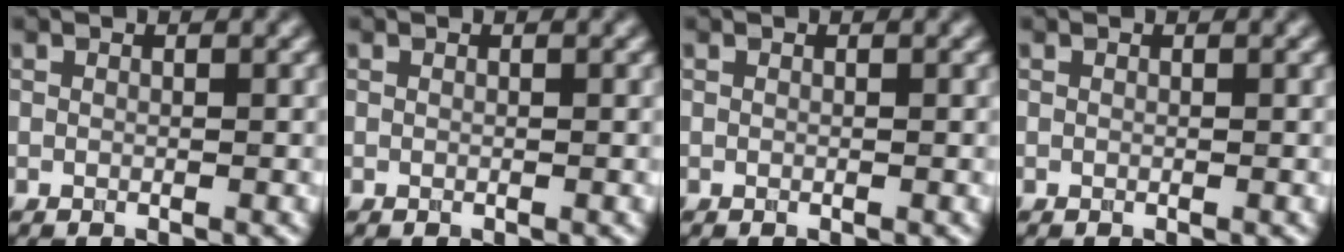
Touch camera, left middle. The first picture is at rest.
{"total": 0.0}
{"total": 0.0}
{"total": 0.0}